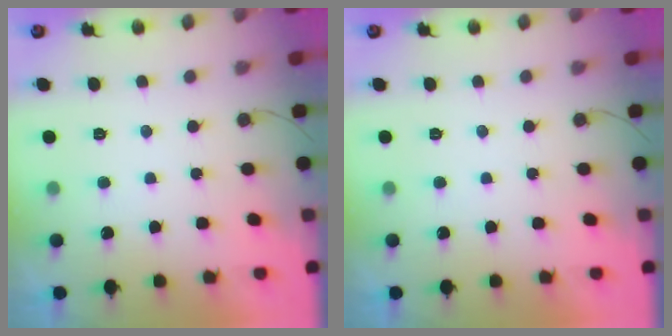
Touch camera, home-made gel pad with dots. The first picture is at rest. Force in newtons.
{"total": 0.0}